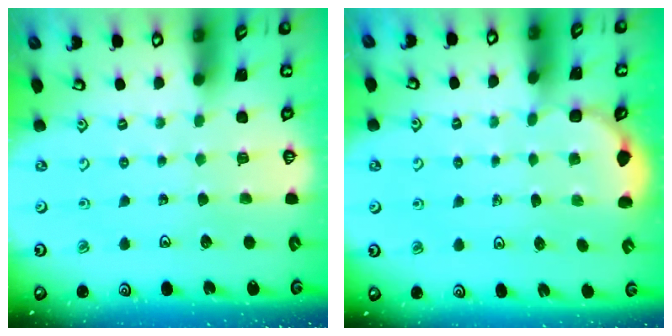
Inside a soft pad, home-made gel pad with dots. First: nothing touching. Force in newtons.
{"total": 2.5, "press": 2.2, "slide": 1.2}